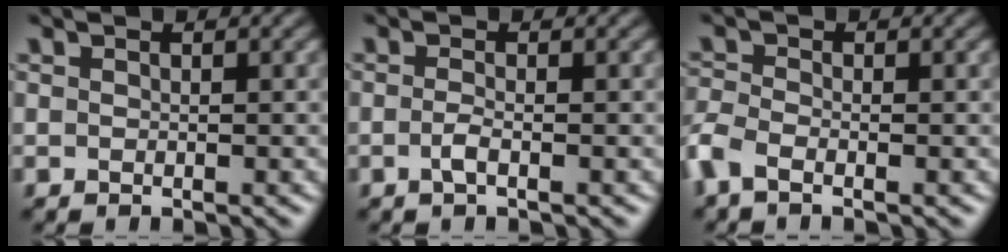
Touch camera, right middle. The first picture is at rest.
{"total": 1.2, "force": [-0.5, 0.3, 1.1], "torque": [-0.023, -0.001, -0.012]}
{"total": 2.6, "force": [-1.7, 1.2, 1.6], "torque": [-0.044, -0.005, -0.050]}